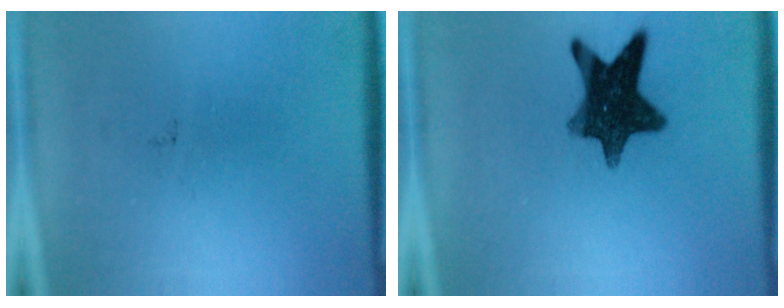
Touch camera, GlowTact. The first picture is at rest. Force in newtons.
{"total": 11.9}